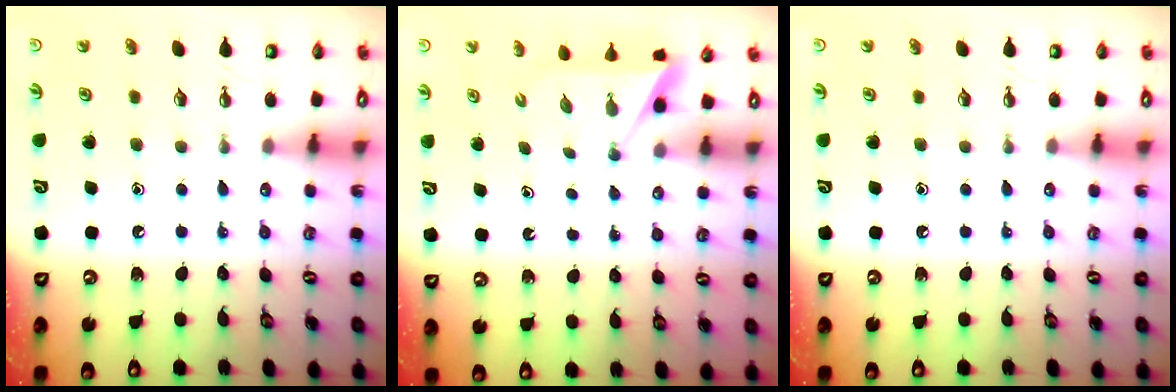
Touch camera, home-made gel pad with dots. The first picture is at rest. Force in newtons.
{"total": 2.9, "press": 2.9, "slide": 0.2}
{"total": 0.0}